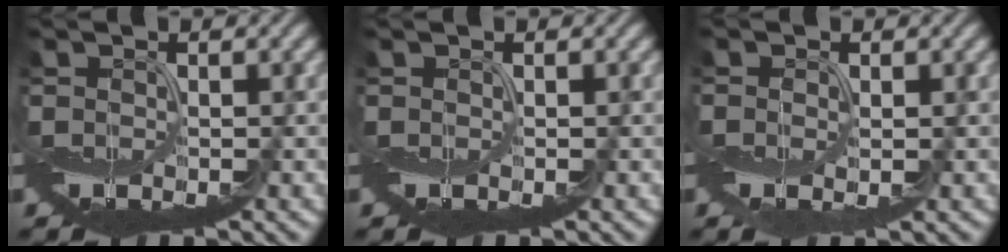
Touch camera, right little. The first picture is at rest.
{"total": 0.0}
{"total": 0.7, "force": [0.0, 0.4, 0.6], "torque": [-0.012, -0.002, 0.003]}